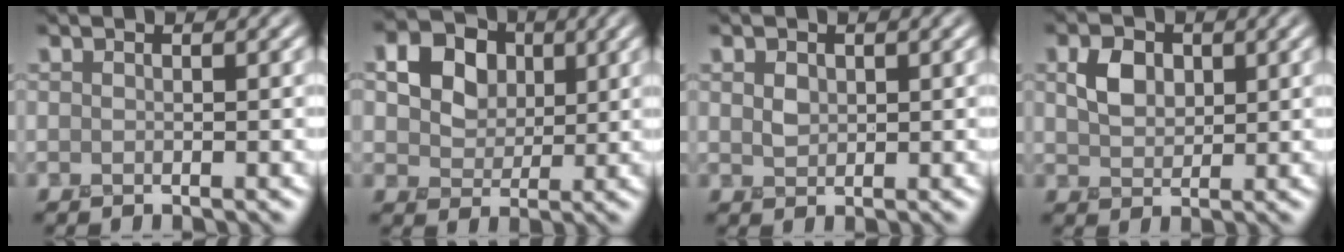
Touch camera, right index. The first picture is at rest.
{"total": 7.0, "force": [2.0, 5.6, 3.6], "torque": [-0.091, 0.009, 0.026]}
{"total": 1.4, "force": [0.4, 1.0, 0.8], "torque": [-0.019, -0.002, 0.007]}
{"total": 2.7, "force": [0.6, 2.0, 1.6], "torque": [-0.038, 0.000, 0.007]}